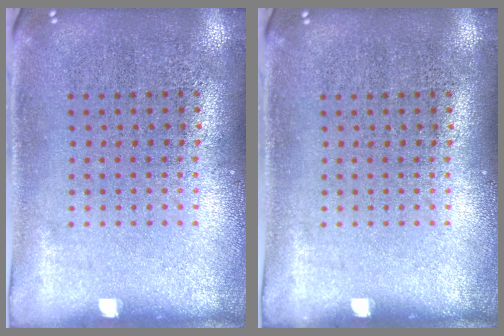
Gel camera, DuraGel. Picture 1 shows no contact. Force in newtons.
{"total": 0.0}